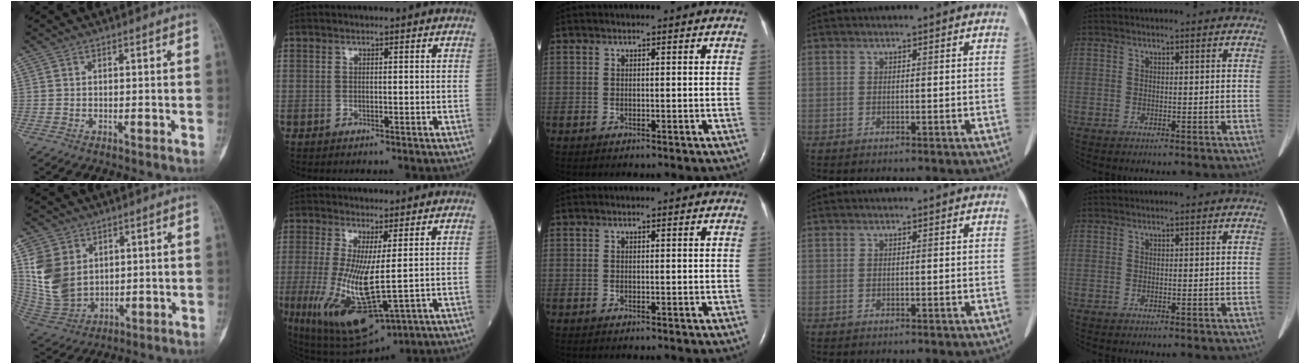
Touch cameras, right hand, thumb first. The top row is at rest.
{"thumb": {"total": 12.1, "force": [3.4, 9.4, 6.8], "torque": [-0.113, -0.019, 0.087]}, "index": {"total": 12.8, "force": [-1.8, 2.9, 12.4], "torque": [-0.247, -0.032, -0.012]}}